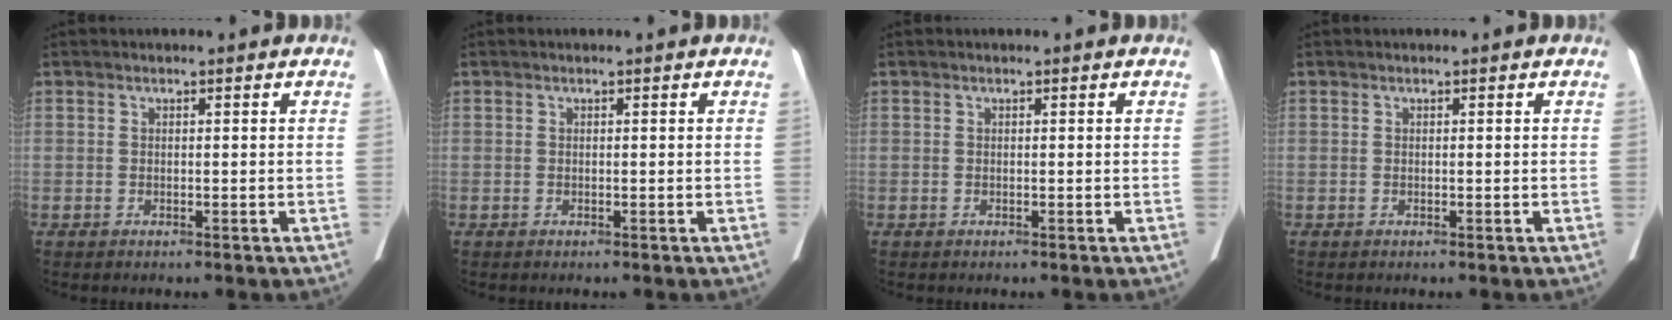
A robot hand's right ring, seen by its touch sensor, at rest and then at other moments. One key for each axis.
{"total": 0.0}
{"total": 0.0}
{"total": 0.0}